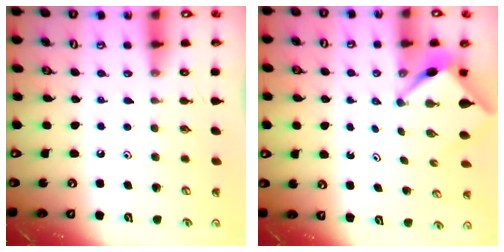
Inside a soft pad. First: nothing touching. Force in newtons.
{"total": 3.4, "press": 3.4, "slide": 0.1}